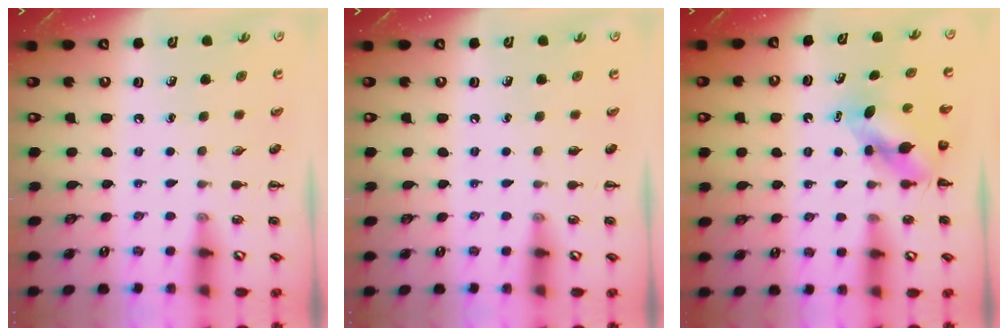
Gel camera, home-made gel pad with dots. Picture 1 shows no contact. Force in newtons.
{"total": 0.0}
{"total": 5.6, "press": 5.6, "slide": 0.3}